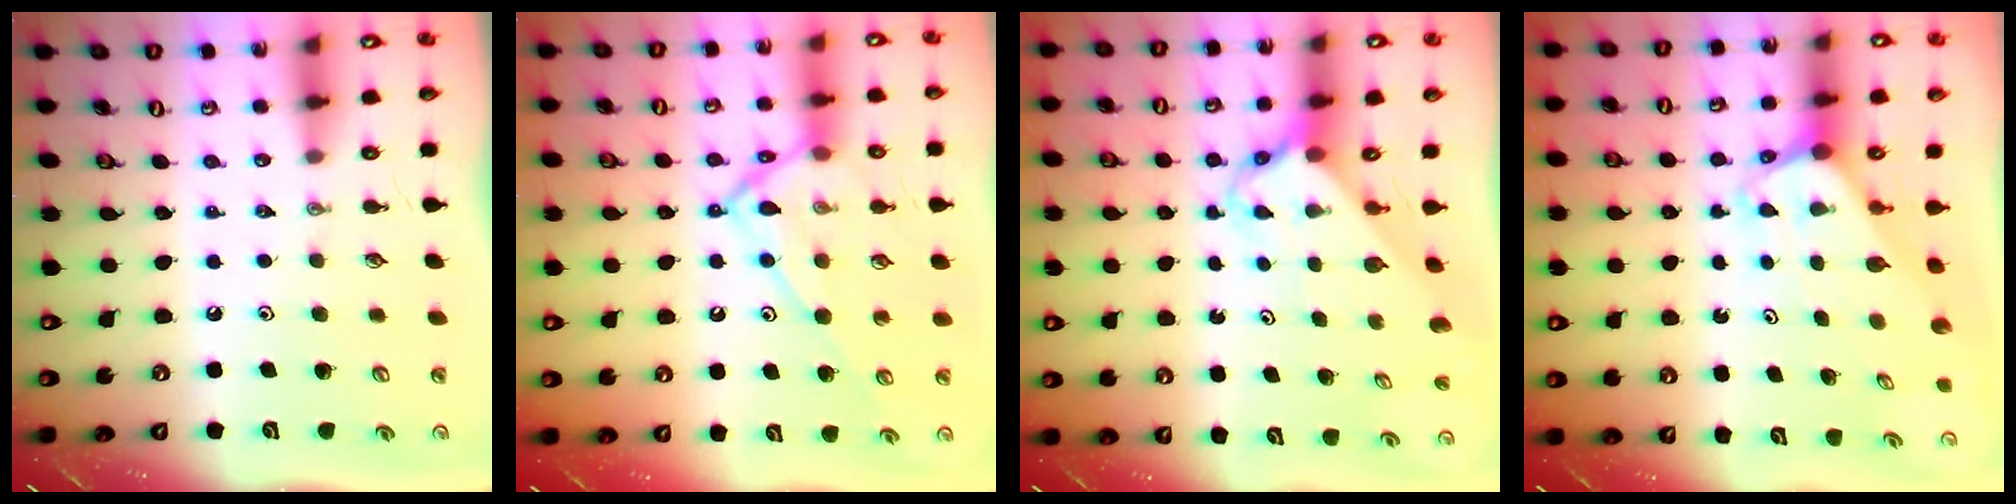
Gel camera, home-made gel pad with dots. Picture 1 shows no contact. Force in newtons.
{"total": 15.7, "press": 15.6, "slide": 1.3}
{"total": 2.9, "press": 2.9, "slide": 0.2}
{"total": 1.9, "press": 1.9, "slide": 0.1}